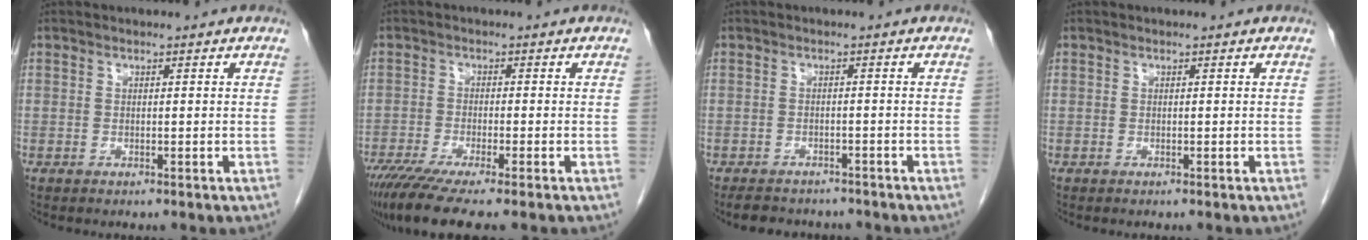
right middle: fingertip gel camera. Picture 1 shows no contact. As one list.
[{"total": 9.4, "force": [-7.1, 0.5, 6.2], "torque": [-0.098, -0.023, -0.117]}, {"total": 7.1, "force": [-6.3, 2.6, 1.9], "torque": [-0.029, -0.001, -0.082]}, {"total": 0.0}]